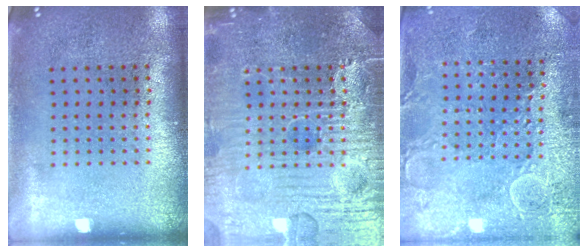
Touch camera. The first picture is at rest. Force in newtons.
{"total": 5.2, "press": 5.1, "slide": 0.6}
{"total": 2.7, "press": 2.7, "slide": 0.6}